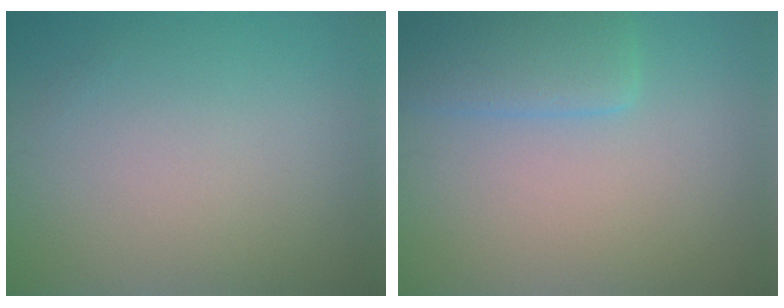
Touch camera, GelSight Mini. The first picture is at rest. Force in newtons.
{"total": 3.5, "press": 3.5, "slide": 0.3}